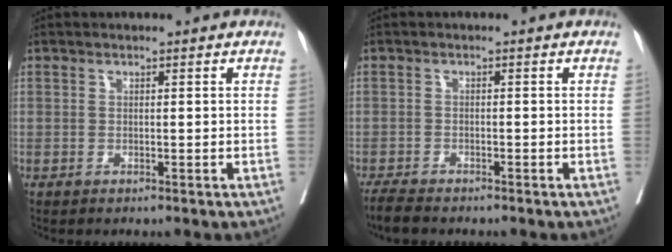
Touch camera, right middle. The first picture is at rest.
{"total": 3.4, "force": [-3.1, 0.6, 1.4], "torque": [-0.025, -0.010, -0.052]}